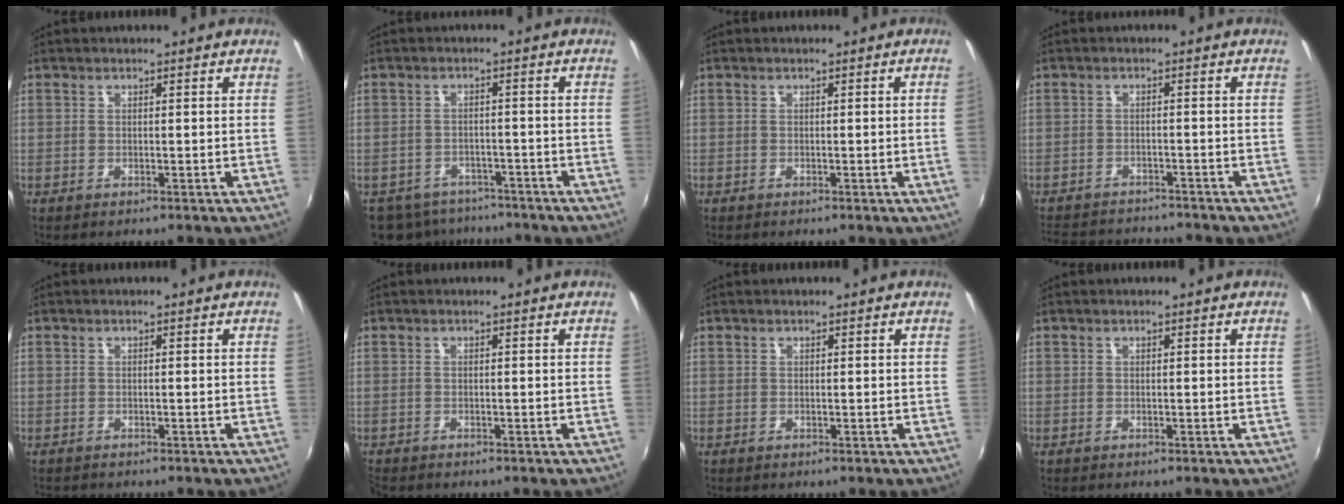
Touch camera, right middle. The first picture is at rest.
{"total": 9.7, "force": [-7.8, 5.2, 2.7], "torque": [-0.077, -0.005, -0.111]}
{"total": 1.3, "force": [0.0, -0.8, 1.0], "torque": [-0.007, -0.009, 0.002]}
{"total": 10.7, "force": [-9.8, 2.8, 3.1], "torque": [-0.084, -0.003, -0.150]}
{"total": 1.1, "force": [-1.0, 0.3, 0.2], "torque": [-0.007, -0.006, -0.018]}
{"total": 1.0, "force": [-0.9, 0.4, 0.0], "torque": [-0.006, -0.003, -0.019]}
{"total": 0.0}
{"total": 0.0}